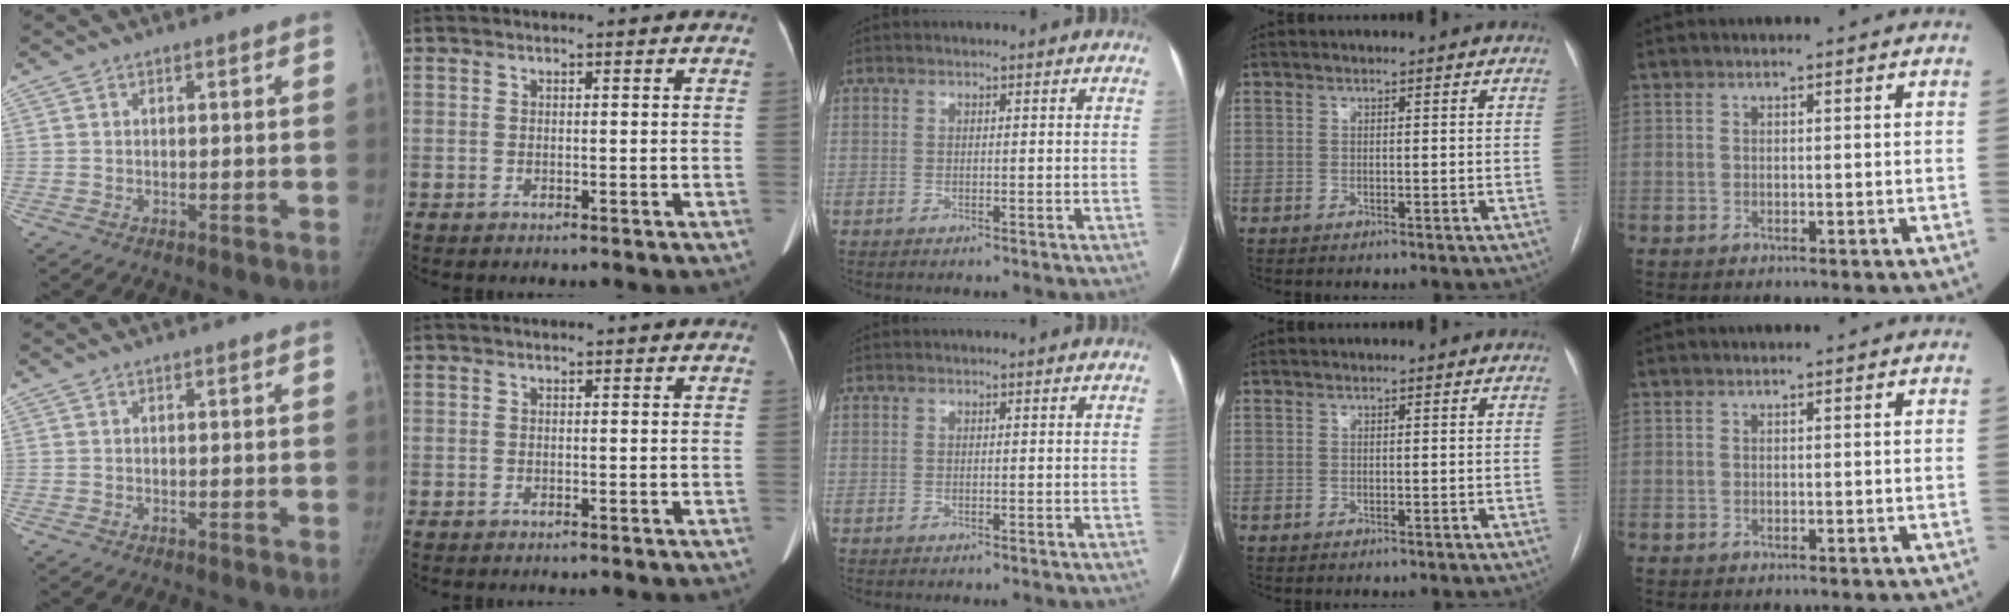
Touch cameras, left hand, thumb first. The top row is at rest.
{}